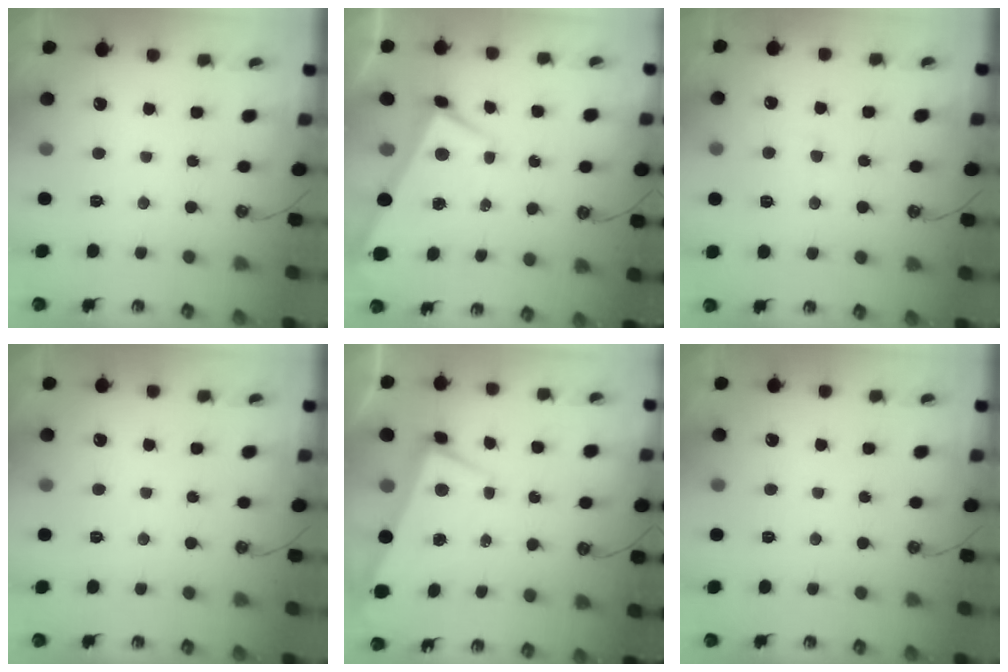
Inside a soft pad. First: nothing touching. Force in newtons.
{"total": 2.3, "press": 2.2, "slide": 0.2}
{"total": 0.8, "press": 0.7, "slide": 0.5}
{"total": 0.0}
{"total": 1.5, "press": 0.6, "slide": 1.4}
{"total": 0.0}